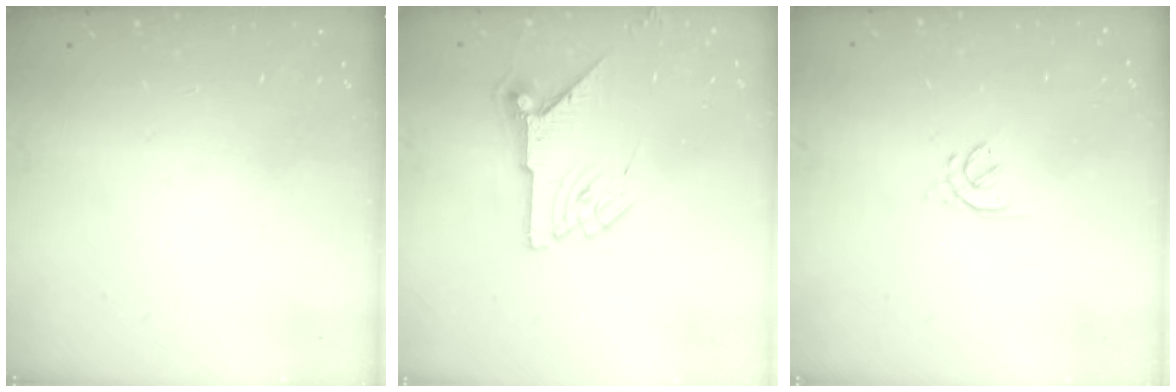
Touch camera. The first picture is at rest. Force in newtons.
{"total": 7.7, "press": 7.7, "slide": 0.3}
{"total": 2.5, "press": 2.4, "slide": 0.6}